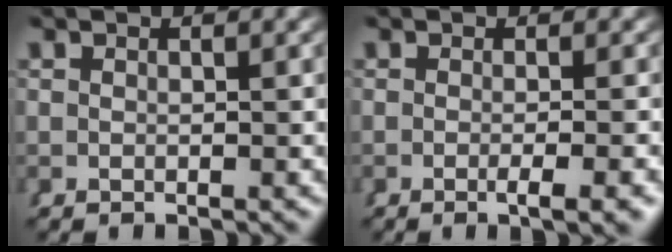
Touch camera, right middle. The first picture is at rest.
{"total": 2.6, "force": [-1.5, -0.1, 2.1], "torque": [-0.030, -0.001, -0.024]}